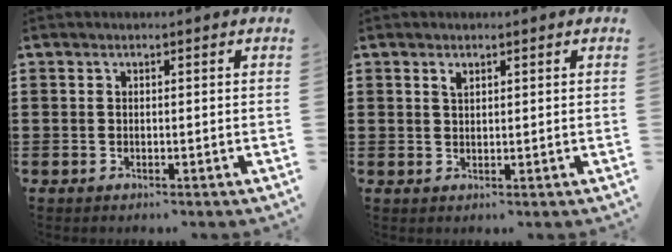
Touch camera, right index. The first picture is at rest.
{"total": 1.1, "force": [0.9, 0.4, 0.6], "torque": [-0.014, 0.002, 0.015]}